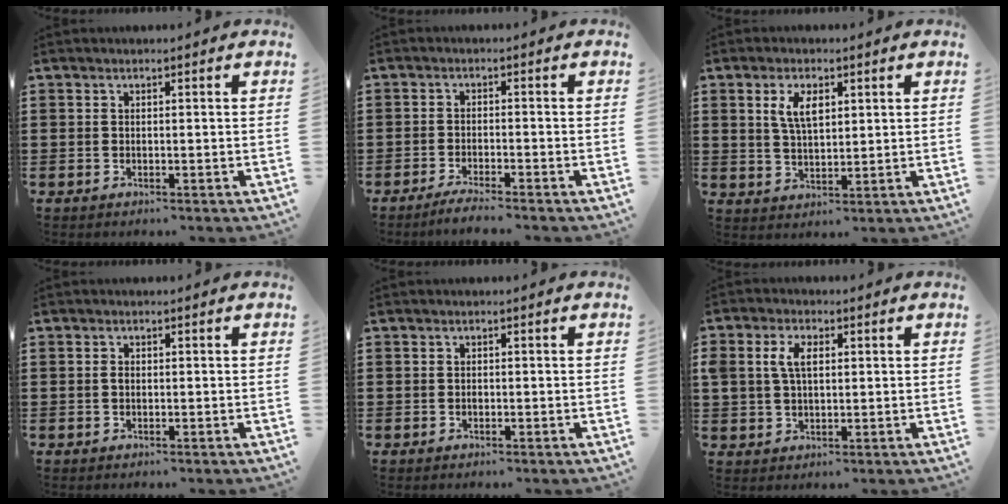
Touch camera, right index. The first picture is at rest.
{"total": 2.4, "force": [-2.3, -0.5, 0.8], "torque": [-0.014, -0.001, -0.044]}
{"total": 4.8, "force": [1.8, 2.2, 3.8], "torque": [-0.084, 0.007, 0.031]}
{"total": 0.7, "force": [-0.1, 0.4, 0.6], "torque": [-0.015, -0.001, -0.002]}
{"total": 0.5, "force": [-0.2, 0.3, 0.4], "torque": [-0.010, -0.001, -0.003]}
{"total": 4.6, "force": [1.2, 2.8, 3.5], "torque": [-0.084, 0.011, 0.015]}